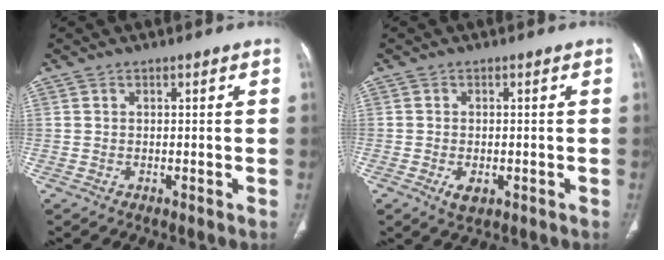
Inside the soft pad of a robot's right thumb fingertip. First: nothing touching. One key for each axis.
{"total": 3.9, "fx": -1.4, "fy": 2.1, "fz": 2.9, "tx": -0.050, "ty": -0.003, "tz": -0.017}